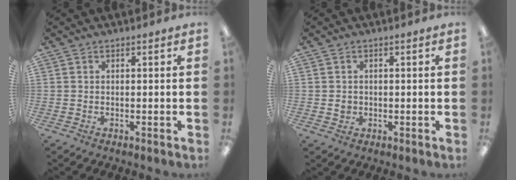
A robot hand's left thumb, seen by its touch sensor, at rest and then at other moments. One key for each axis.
{"total": 1.6, "fx": 0.1, "fy": 1.4, "fz": 0.6, "tx": -0.013, "ty": 0.005, "tz": 0.000}